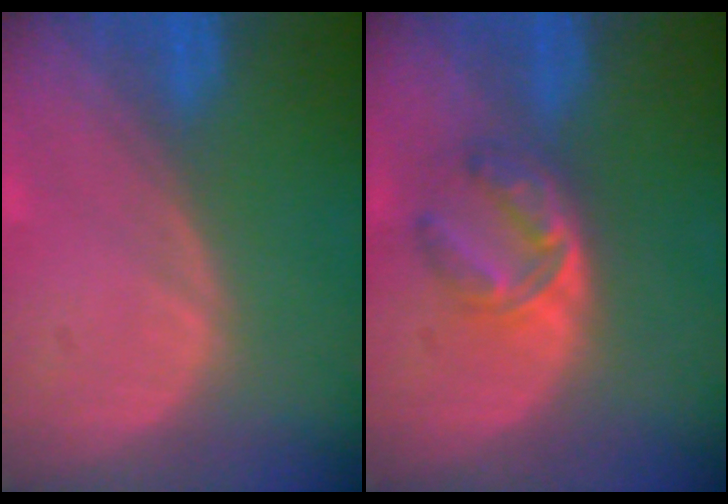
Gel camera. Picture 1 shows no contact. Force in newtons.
{"total": 5.3, "press": 5.1, "slide": 1.3}